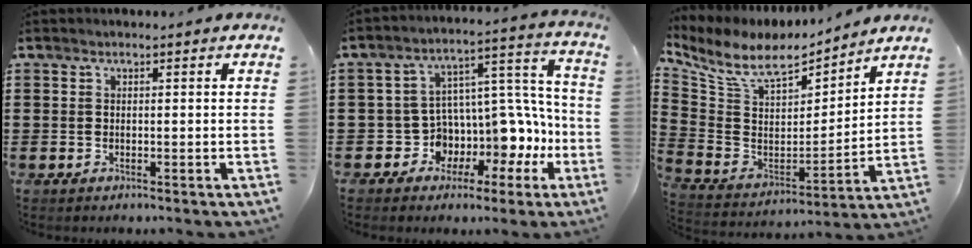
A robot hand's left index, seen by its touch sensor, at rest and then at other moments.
{"total": 6.9, "force": [-1.7, 5.9, 3.2], "torque": [-0.073, -0.039, -0.023]}
{"total": 9.1, "force": [7.2, 3.5, 4.4], "torque": [-0.122, -0.039, 0.123]}